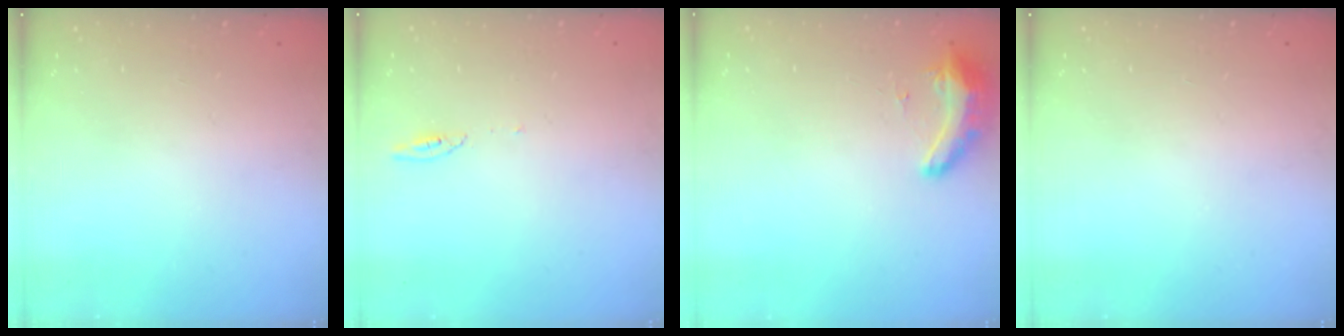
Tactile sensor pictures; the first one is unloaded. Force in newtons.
{"total": 3.8, "press": 3.7, "slide": 0.4}
{"total": 9.0, "press": 8.7, "slide": 2.3}
{"total": 0.0}